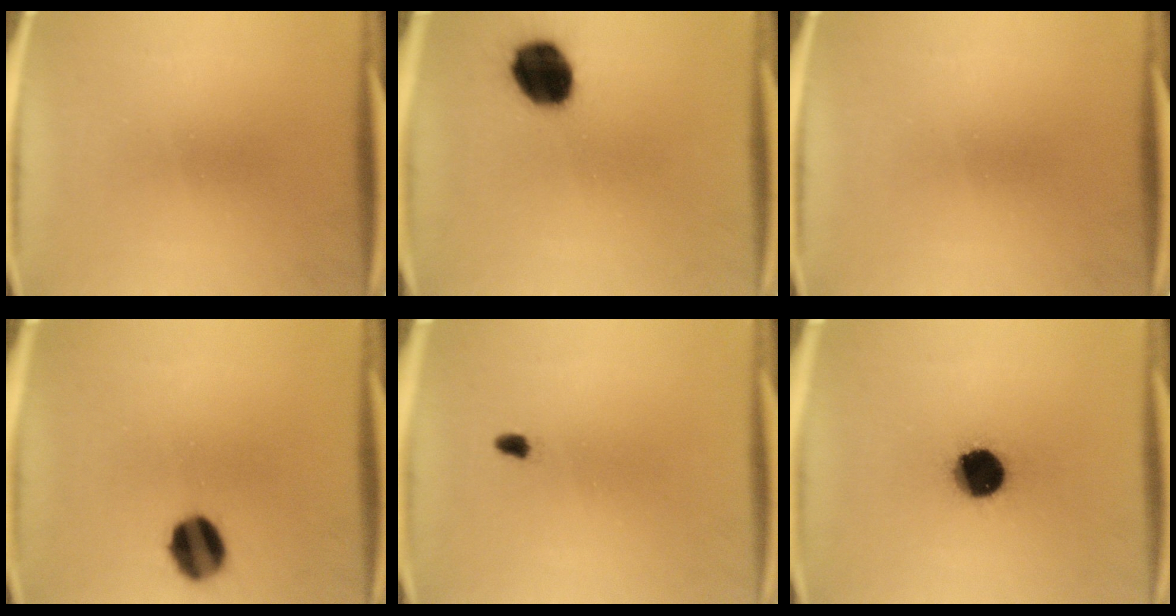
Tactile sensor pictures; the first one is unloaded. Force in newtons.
{"total": 13.0}
{"total": 0.0}
{"total": 9.9}
{"total": 1.3}
{"total": 13.6}